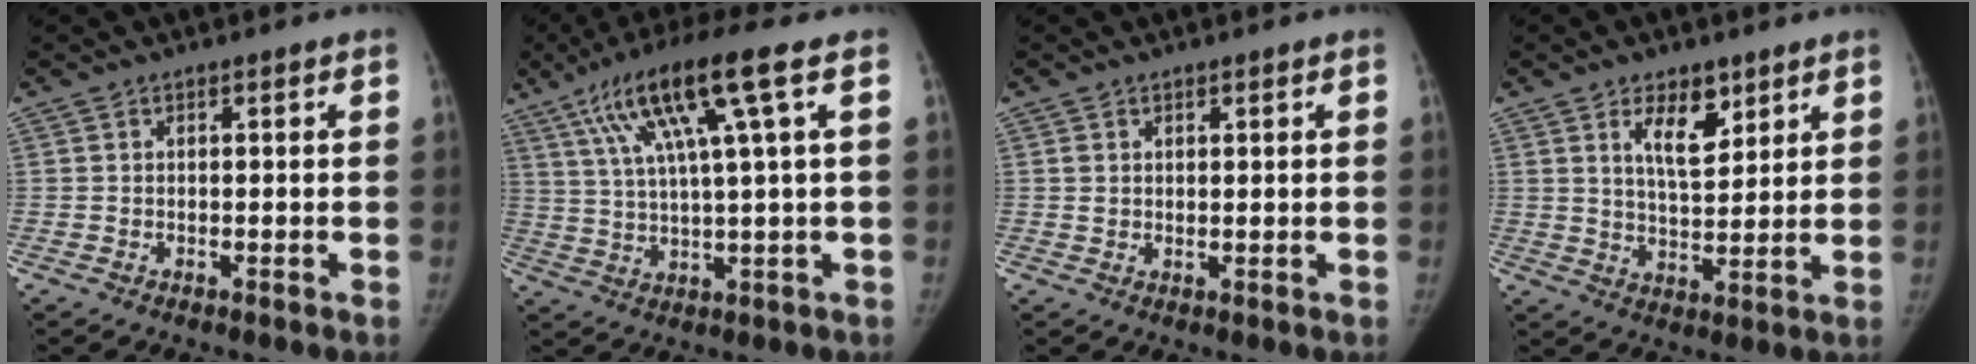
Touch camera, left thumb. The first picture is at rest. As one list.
[{"total": 14.8, "force": [6.4, 0.9, 13.3], "torque": [-0.258, 0.000, 0.114]}, {"total": 1.8, "force": [0.9, 1.2, 1.1], "torque": [-0.012, -0.006, 0.018]}, {"total": 8.4, "force": [4.6, 4.1, 5.7], "torque": [-0.069, -0.033, 0.079]}]